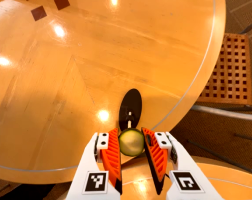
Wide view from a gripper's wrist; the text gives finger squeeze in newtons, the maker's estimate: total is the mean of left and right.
{"total": 9.1, "left": 9.1, "right": 9.0}